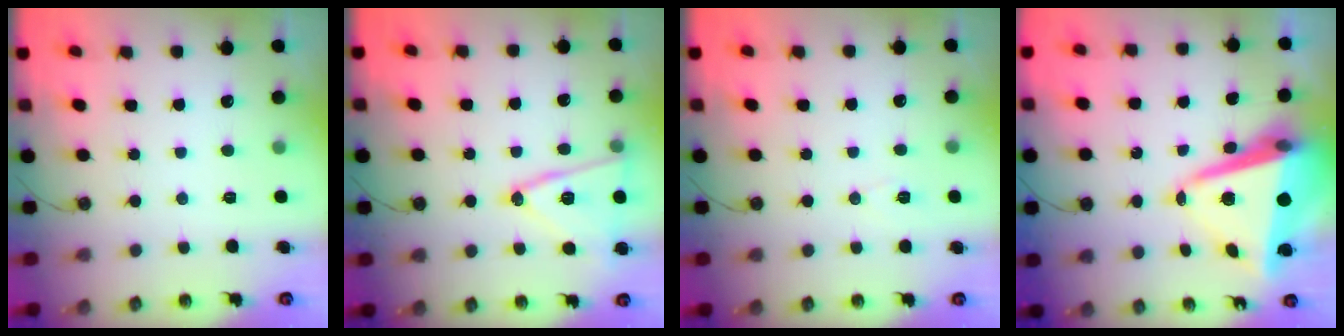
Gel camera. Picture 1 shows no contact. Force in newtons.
{"total": 14.7, "press": 14.5, "slide": 2.7}
{"total": 4.1, "press": 3.2, "slide": 2.6}
{"total": 13.4, "press": 13.3, "slide": 1.4}